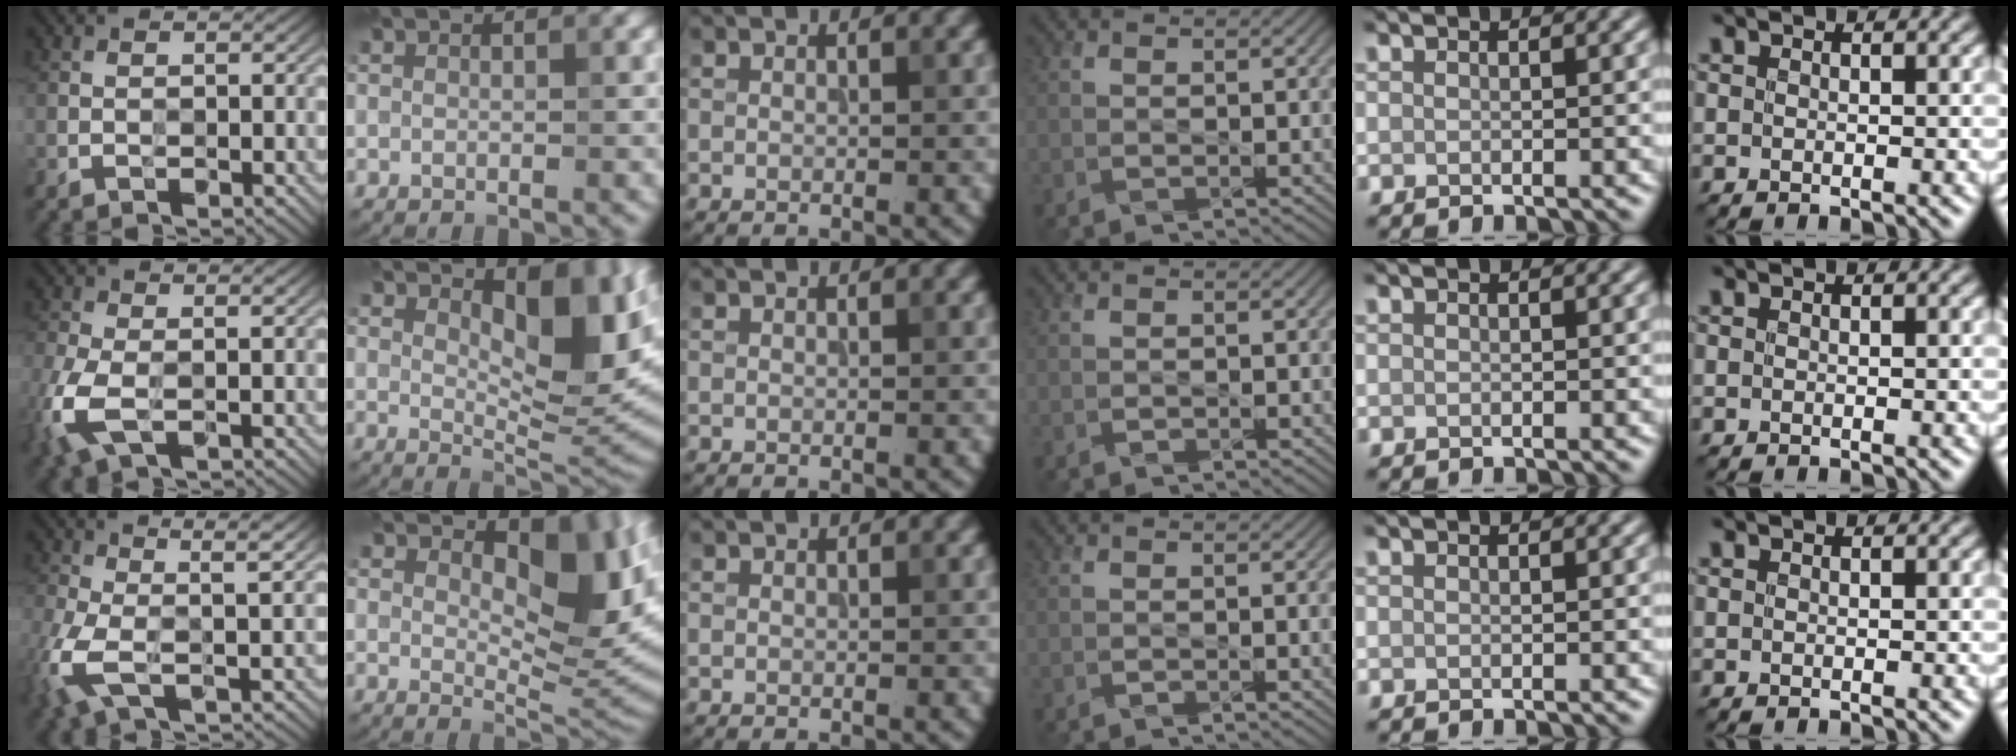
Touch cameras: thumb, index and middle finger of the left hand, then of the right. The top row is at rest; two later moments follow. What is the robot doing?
{"motion": "wipe", "object": "measuring cup"}